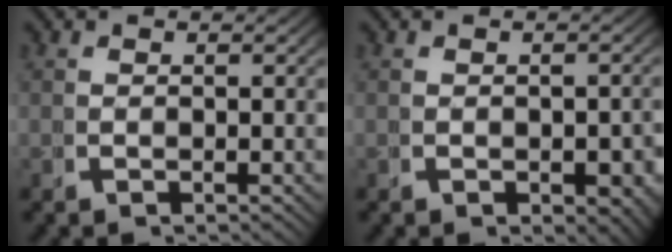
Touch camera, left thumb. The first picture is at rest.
{"total": 2.0, "force": [-0.3, 1.2, 1.6], "torque": [-0.020, -0.011, -0.002]}